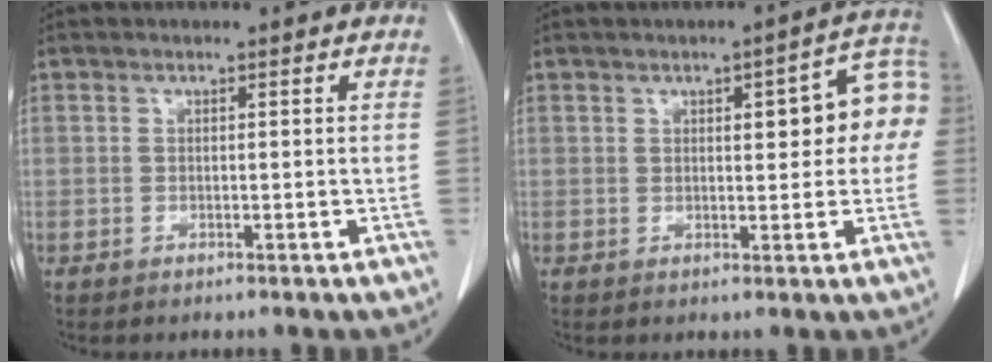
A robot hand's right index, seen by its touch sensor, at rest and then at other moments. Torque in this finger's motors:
{"motor_torque": [0.73, 0.17, 0.24, 0.05]}